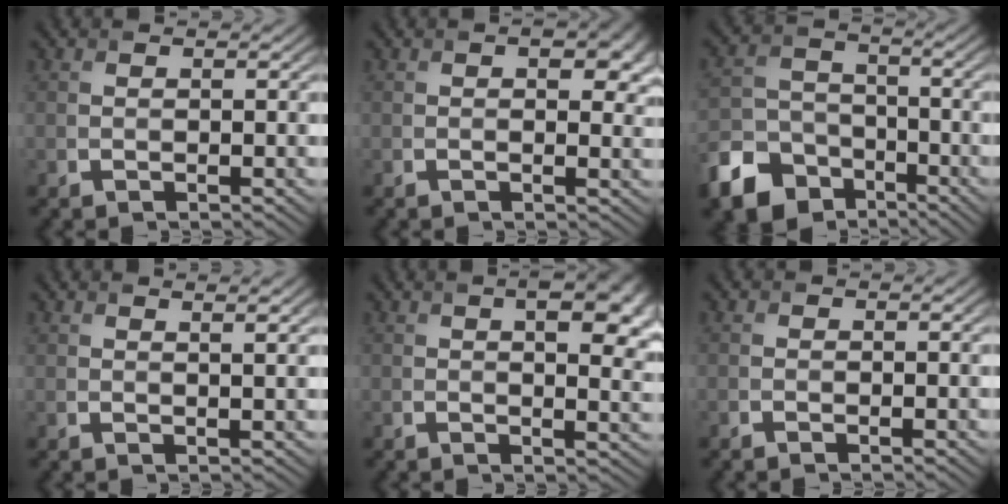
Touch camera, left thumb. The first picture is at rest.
{"total": 4.0, "force": [1.1, 2.0, 3.2], "torque": [-0.041, -0.002, 0.014]}
{"total": 10.6, "force": [-6.4, 7.2, 4.6], "torque": [-0.115, -0.028, -0.132]}
{"total": 2.0, "force": [1.5, 0.3, 1.3], "torque": [-0.019, 0.002, 0.016]}
{"total": 8.6, "force": [2.8, 3.8, 7.2], "torque": [-0.095, 0.006, 0.038]}
{"total": 0.7, "force": [-0.5, 0.4, 0.1], "torque": [-0.004, -0.002, -0.012]}